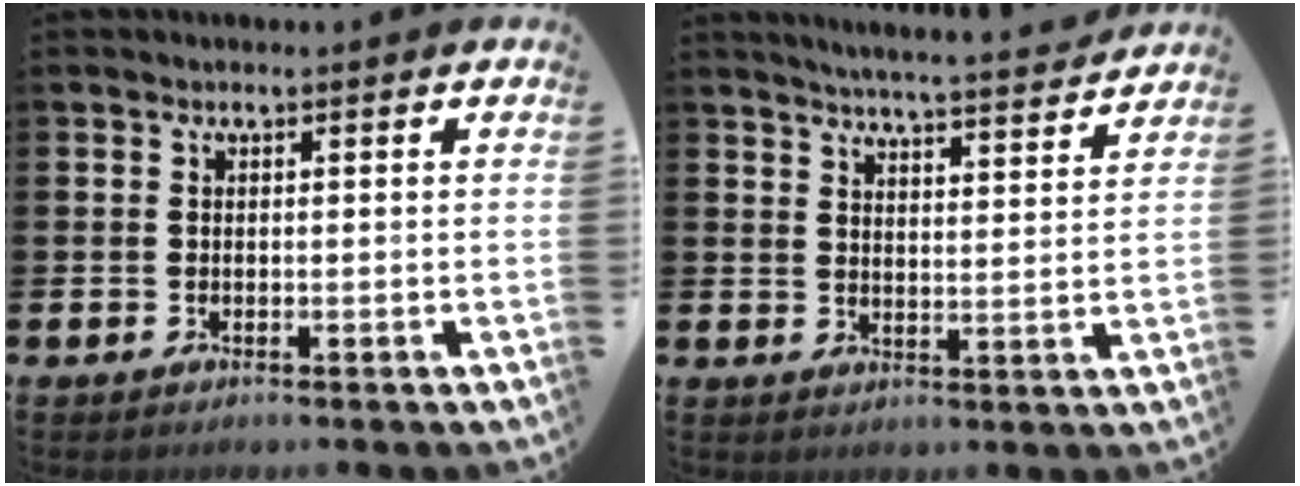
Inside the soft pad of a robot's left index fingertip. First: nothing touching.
{"total": 5.4, "force": [5.3, -0.3, 0.8], "torque": [-0.029, -0.039, 0.092]}